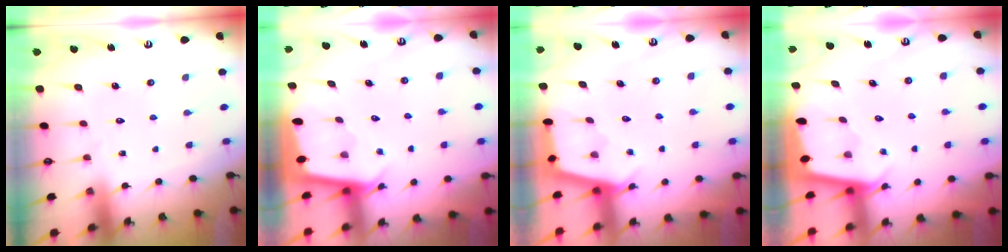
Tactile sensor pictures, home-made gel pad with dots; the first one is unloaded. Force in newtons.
{"total": 2.1, "press": 2.1, "slide": 0.1}
{"total": 2.8, "press": 2.8, "slide": 0.3}
{"total": 1.9, "press": 1.9, "slide": 0.1}